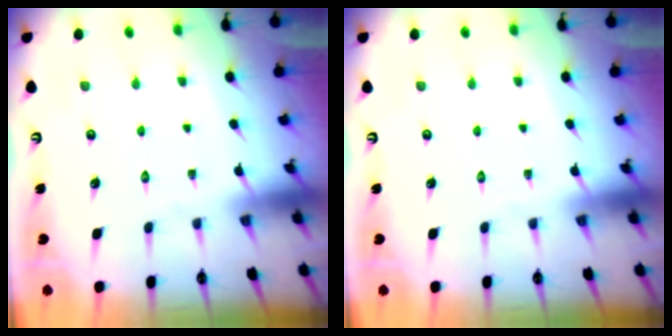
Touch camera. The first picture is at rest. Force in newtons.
{"total": 0.0}